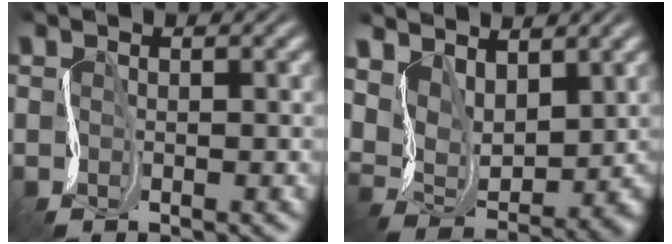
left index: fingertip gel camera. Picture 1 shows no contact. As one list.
[{"total": 5.6, "force": [3.7, 3.1, 2.9], "torque": [-0.066, -0.008, 0.075]}]